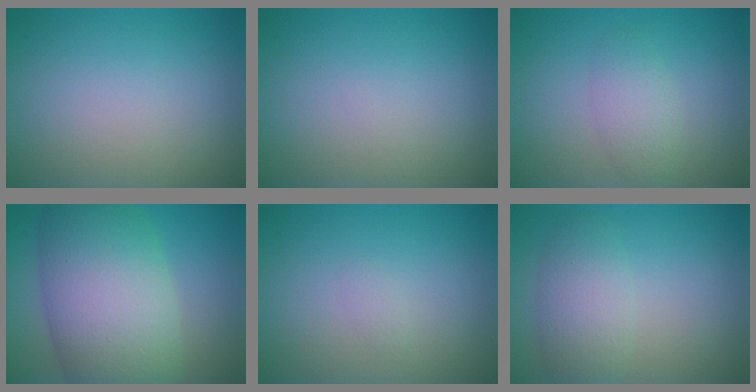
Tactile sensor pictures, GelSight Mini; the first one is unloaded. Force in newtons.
{"total": 0.0}
{"total": 2.2, "press": 2.2, "slide": 0.1}
{"total": 12.0, "press": 12.0, "slide": 0.5}
{"total": 0.5, "press": 0.5, "slide": 0.1}
{"total": 3.5, "press": 3.5, "slide": 0.1}